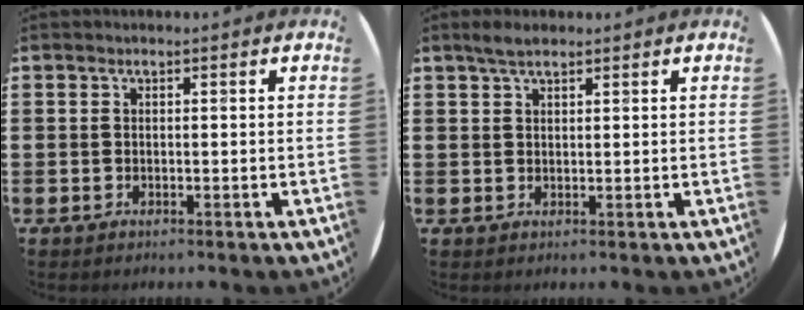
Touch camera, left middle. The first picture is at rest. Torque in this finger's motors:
{"motor_torque": [0.53, -0.55, 0.07, 0.01]}